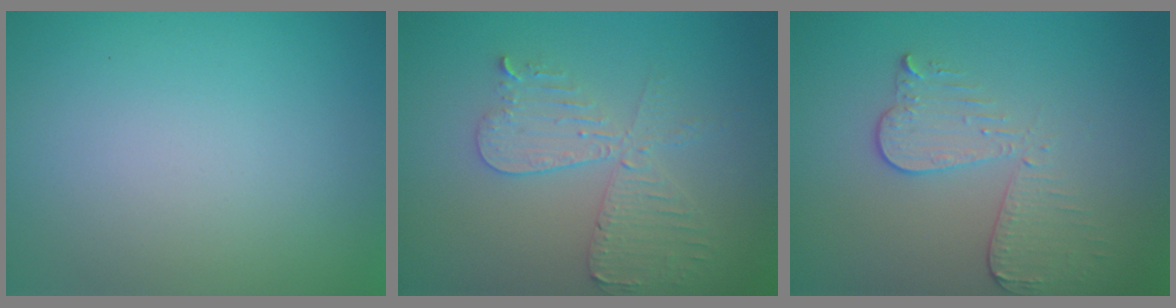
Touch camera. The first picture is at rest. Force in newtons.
{"total": 4.1, "press": 3.6, "slide": 2.0}
{"total": 3.3, "press": 3.0, "slide": 1.5}